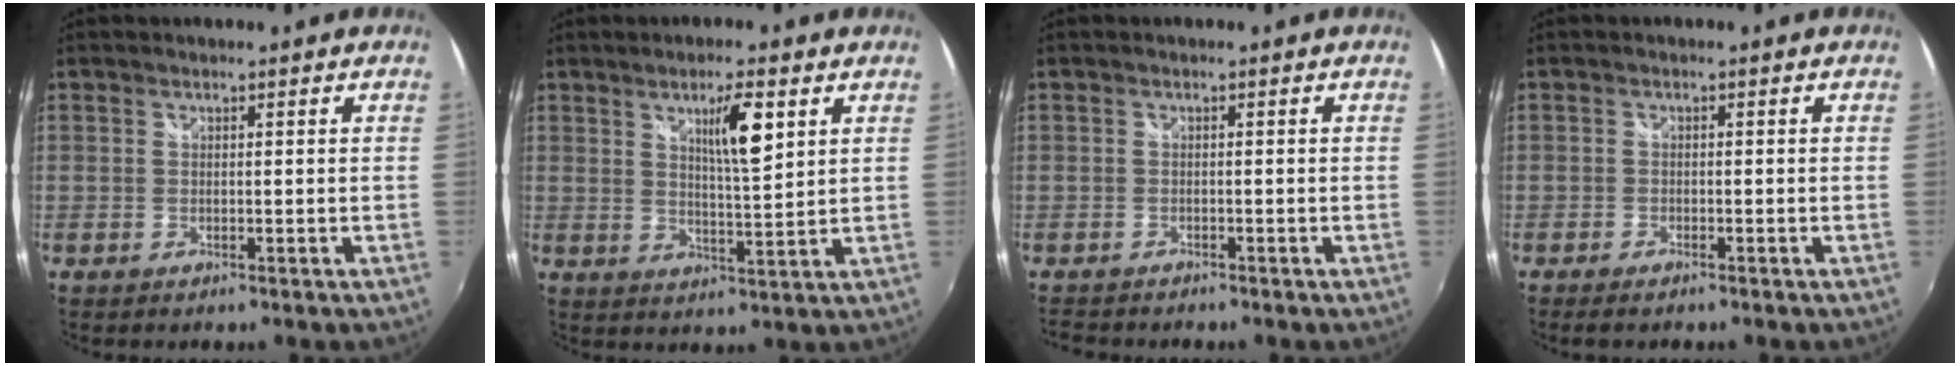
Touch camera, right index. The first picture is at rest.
{"total": 7.0, "force": [3.3, 1.2, 6.1], "torque": [-0.098, -0.001, 0.054]}
{"total": 2.4, "force": [-2.1, 1.2, 0.1], "torque": [-0.013, -0.003, -0.041]}
{"total": 2.1, "force": [-1.8, 0.5, 0.9], "torque": [-0.025, -0.009, -0.035]}